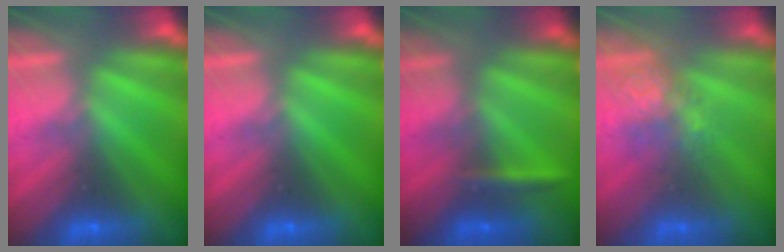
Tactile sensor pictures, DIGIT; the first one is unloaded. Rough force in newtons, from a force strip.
{"total": 0.0}
{"total": 2.3}
{"total": 3.7}